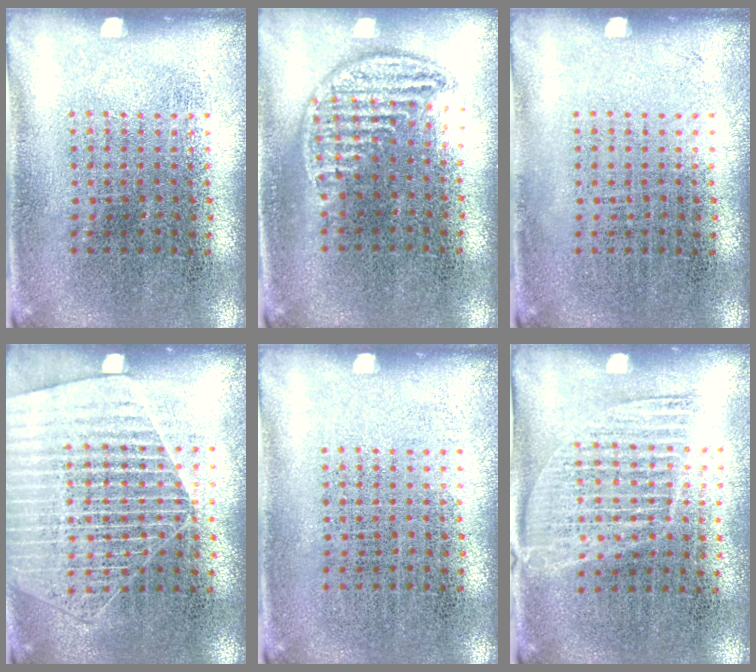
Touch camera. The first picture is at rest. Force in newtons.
{"total": 0.8, "press": 0.8, "slide": 0.1}
{"total": 0.0}
{"total": 1.8, "press": 1.6, "slide": 0.7}
{"total": 0.0}
{"total": 1.3, "press": 1.1, "slide": 0.6}